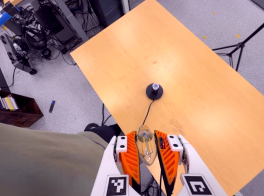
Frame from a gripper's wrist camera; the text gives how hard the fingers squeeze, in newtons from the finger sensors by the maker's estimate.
{"total": 21.9, "left": 24.7, "right": 19.1}